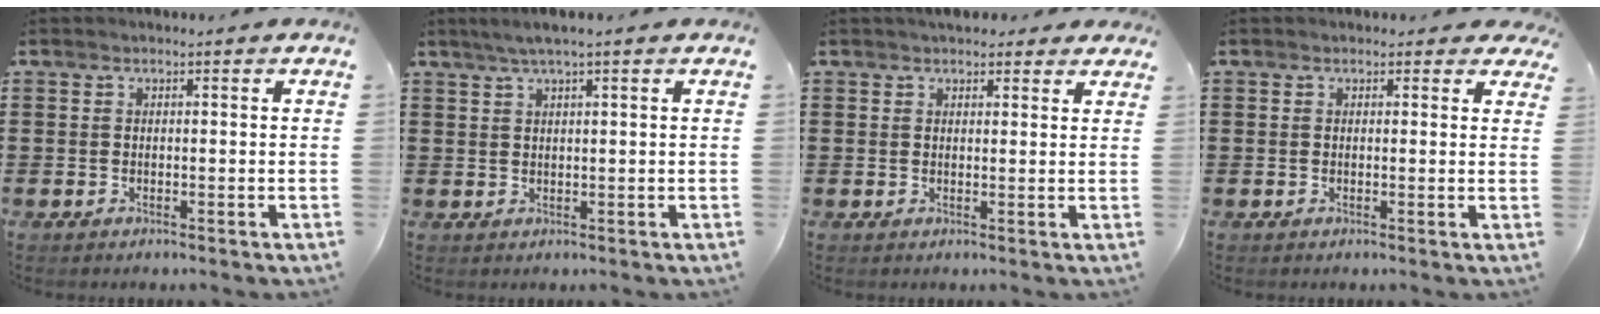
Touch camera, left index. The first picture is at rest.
{"total": 2.2, "force": [1.2, -0.2, 1.9], "torque": [-0.035, 0.001, 0.021]}
{"total": 2.6, "force": [2.2, 1.3, 0.6], "torque": [-0.010, 0.002, 0.038]}
{"total": 1.0, "force": [0.6, 0.7, 0.4], "torque": [-0.003, 0.004, 0.009]}